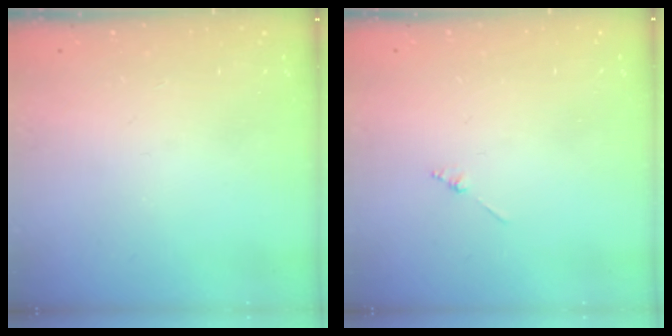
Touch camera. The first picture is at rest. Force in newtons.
{"total": 0.8, "press": 0.8, "slide": 0.2}